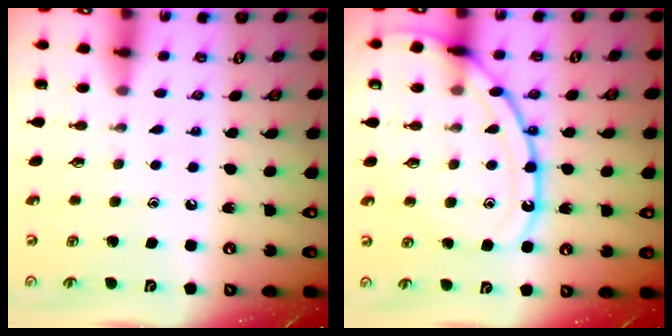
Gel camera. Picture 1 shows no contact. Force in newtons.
{"total": 15.8, "press": 15.7, "slide": 1.5}